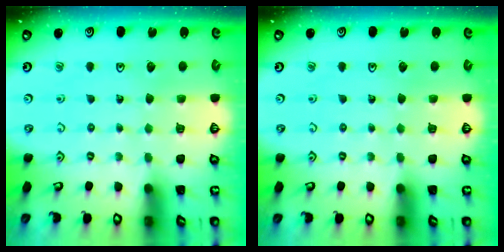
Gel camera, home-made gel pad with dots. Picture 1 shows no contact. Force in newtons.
{"total": 0.0}